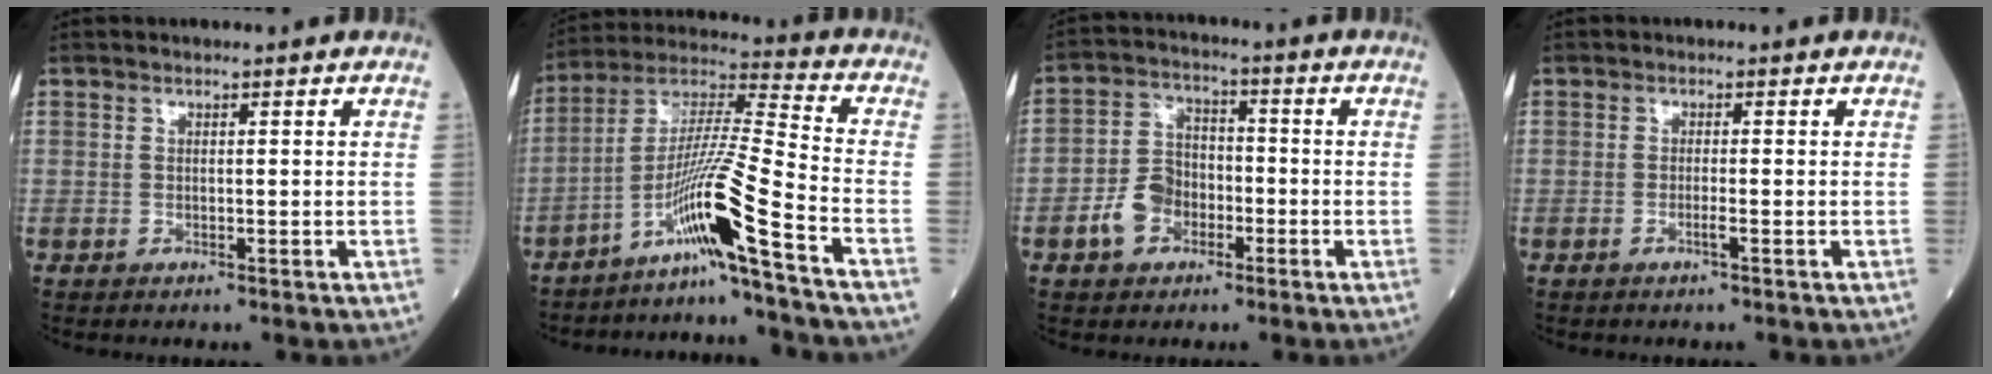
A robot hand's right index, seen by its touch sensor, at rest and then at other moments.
{"total": 12.6, "force": [-7.5, -3.0, 9.7], "torque": [-0.190, 0.000, -0.142]}
{"total": 6.7, "force": [-2.9, 4.8, 3.6], "torque": [-0.083, 0.017, -0.055]}
{"total": 1.1, "force": [-0.7, -0.2, 0.8], "torque": [-0.016, 0.000, -0.015]}